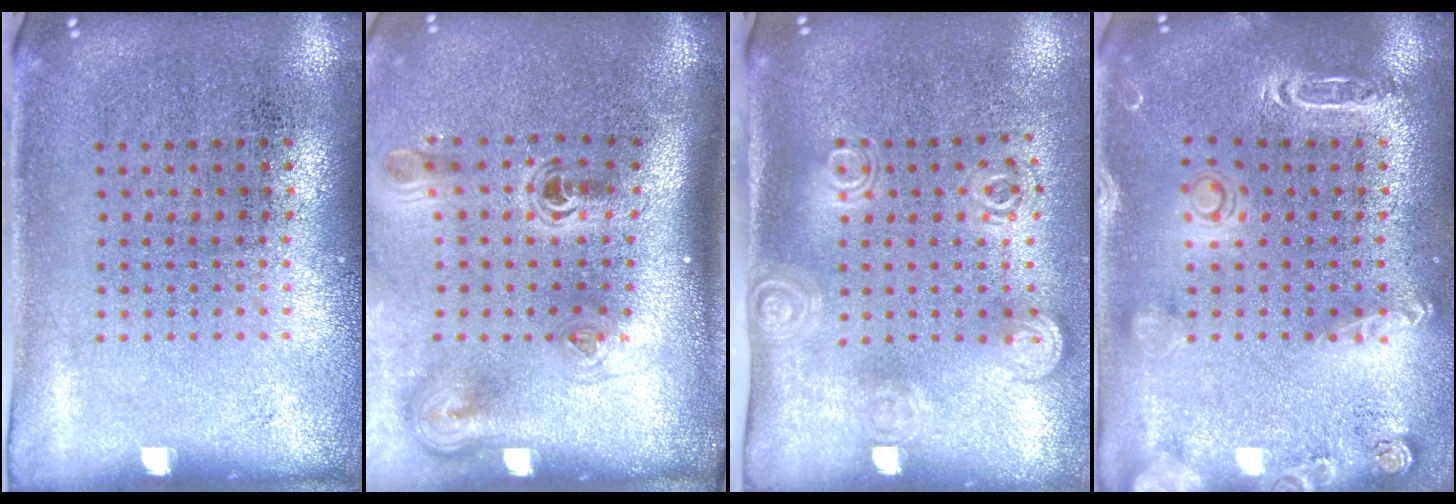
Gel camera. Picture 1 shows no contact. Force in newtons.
{"total": 2.3, "press": 1.5, "slide": 1.8}
{"total": 1.8, "press": 1.3, "slide": 1.3}
{"total": 2.0, "press": 1.9, "slide": 0.5}